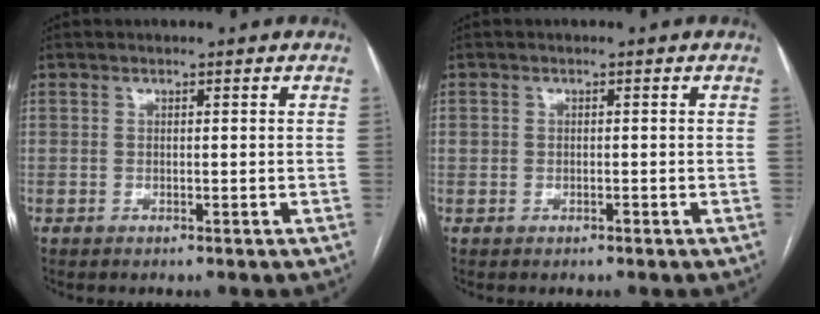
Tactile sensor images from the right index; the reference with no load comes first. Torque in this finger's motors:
{"motor_torque": [0.10, 0.09, 0.00, 0.01]}